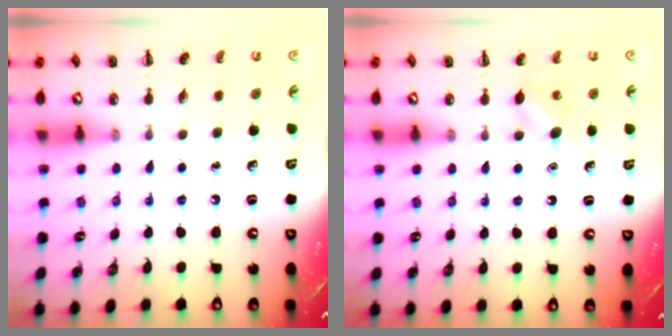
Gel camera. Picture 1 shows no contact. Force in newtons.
{"total": 4.6, "press": 4.4, "slide": 1.2}